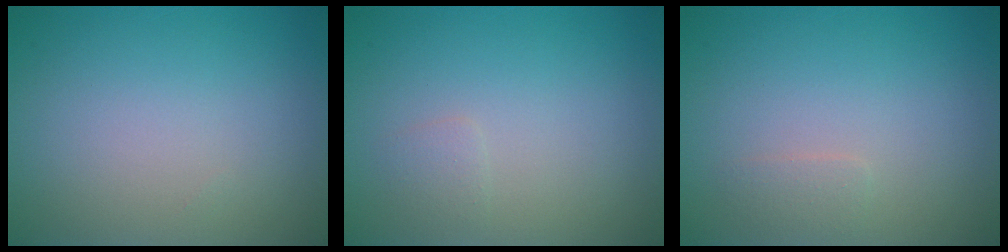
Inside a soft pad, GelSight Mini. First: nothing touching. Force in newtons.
{"total": 0.8, "press": 0.8, "slide": 0.1}
{"total": 0.8, "press": 0.8, "slide": 0.0}